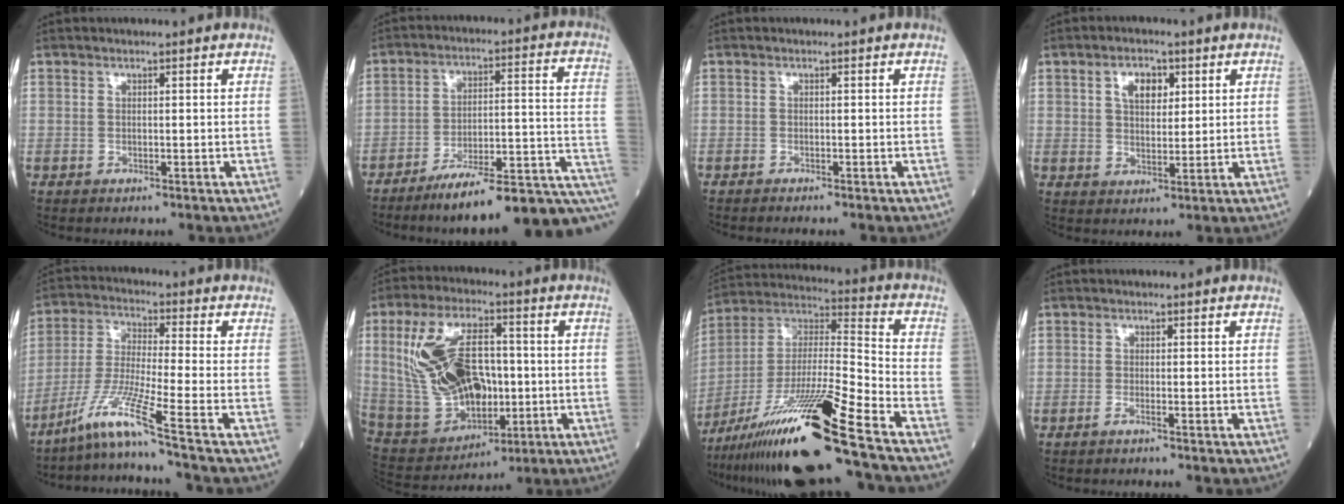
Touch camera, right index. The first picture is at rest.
{"total": 18.7, "force": [-12.6, 2.5, 13.7], "torque": [-0.132, 0.039, -0.187]}
{"total": 0.9, "force": [-0.8, -0.2, 0.4], "torque": [-0.007, 0.001, -0.014]}
{"total": 4.9, "force": [2.0, 2.7, 3.5], "torque": [-0.063, 0.009, 0.036]}
{"total": 14.4, "force": [-9.3, -3.0, 10.6], "torque": [-0.230, -0.022, -0.170]}
{"total": 16.9, "force": [0.8, 9.2, 14.1], "torque": [-0.297, 0.019, 0.030]}
{"total": 21.9, "force": [-14.9, -1.2, 16.0], "torque": [-0.316, -0.027, -0.274]}
{"total": 0.9, "force": [-0.7, -0.3, 0.4], "torque": [-0.009, 0.001, -0.016]}